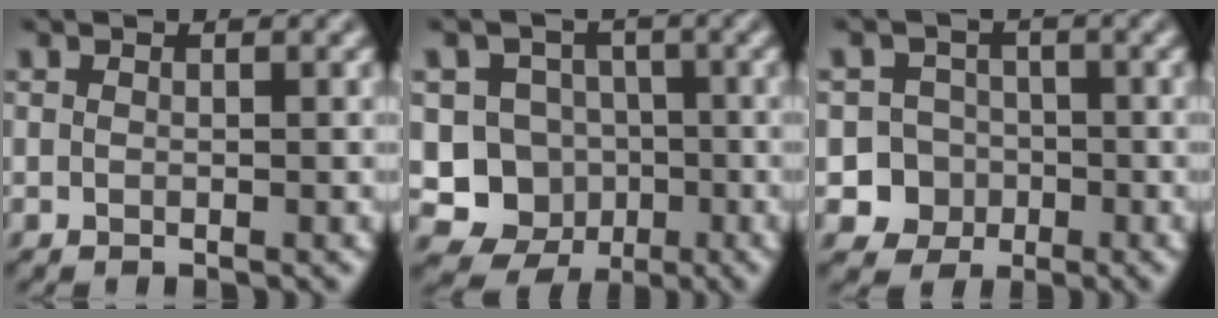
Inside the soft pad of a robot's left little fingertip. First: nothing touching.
{"total": 7.0, "force": [-1.8, 6.5, 1.8], "torque": [-0.013, 0.001, -0.056]}
{"total": 5.7, "force": [-2.3, 5.2, 0.9], "torque": [0.004, -0.001, -0.062]}